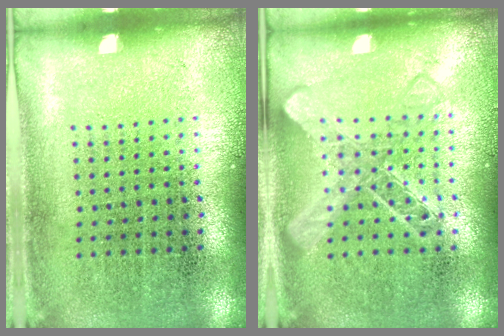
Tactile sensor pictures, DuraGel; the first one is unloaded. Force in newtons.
{"total": 1.6, "press": 1.6, "slide": 0.4}